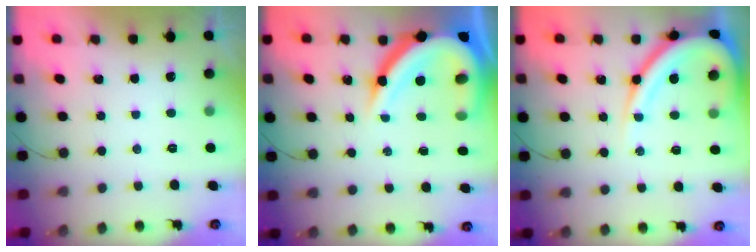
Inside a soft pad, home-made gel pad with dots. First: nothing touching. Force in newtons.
{"total": 20.4, "press": 20.3, "slide": 2.2}
{"total": 15.5, "press": 15.3, "slide": 1.8}